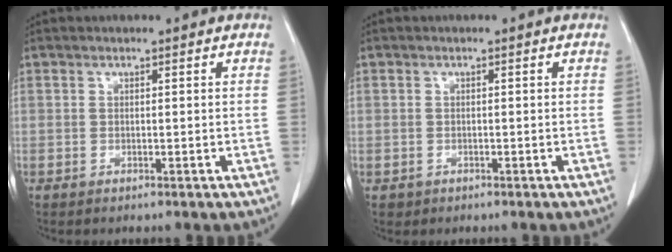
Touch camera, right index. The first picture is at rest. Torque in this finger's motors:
{"motor_torque": [-0.30, 0.08, -0.85, -0.21]}